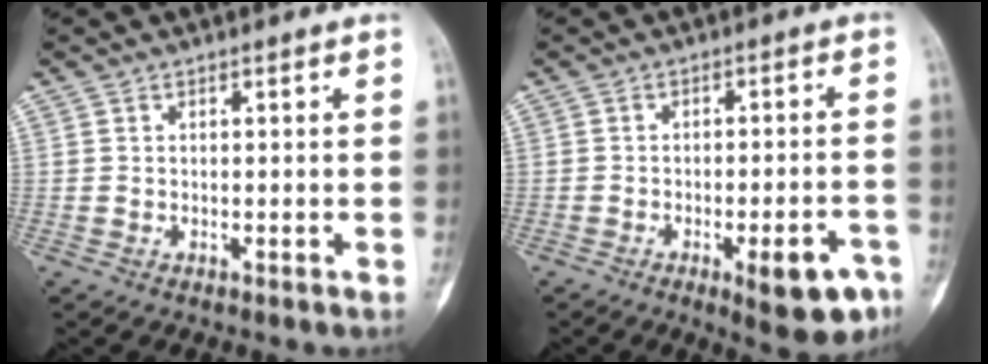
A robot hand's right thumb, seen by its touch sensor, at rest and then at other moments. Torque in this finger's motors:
{"motor_torque": [1.08, 0.84, 1.06, -0.58, 0.21]}